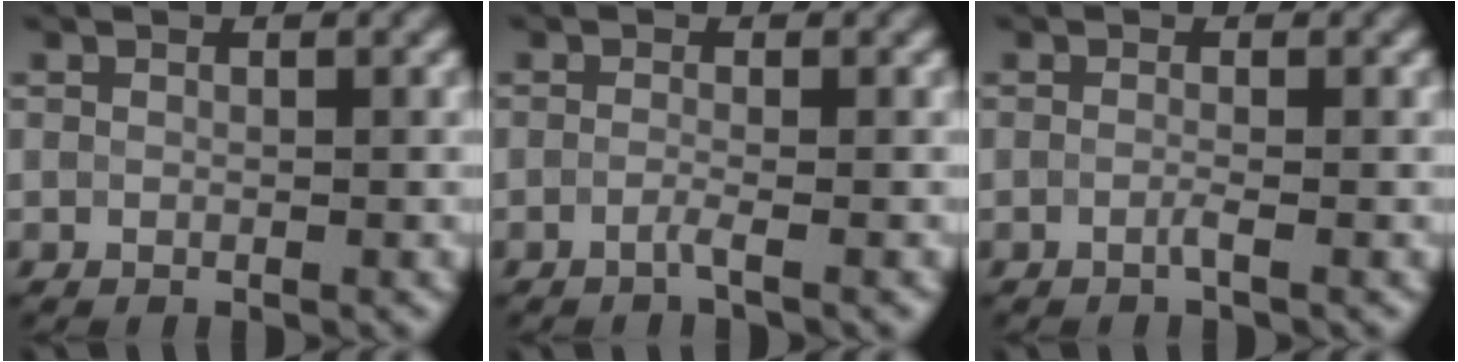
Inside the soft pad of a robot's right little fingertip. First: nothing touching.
{"total": 1.2, "force": [-1.1, -0.1, 0.3], "torque": [-0.004, -0.003, -0.024]}
{"total": 1.0, "force": [-0.9, -0.3, -0.1], "torque": [-0.003, -0.004, -0.015]}